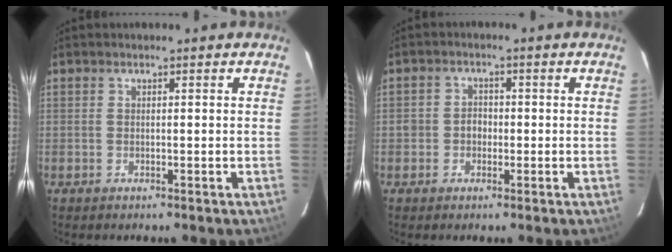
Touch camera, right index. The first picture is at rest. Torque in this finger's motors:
{"motor_torque": [0.08, -0.02, 0.05, 0.03]}